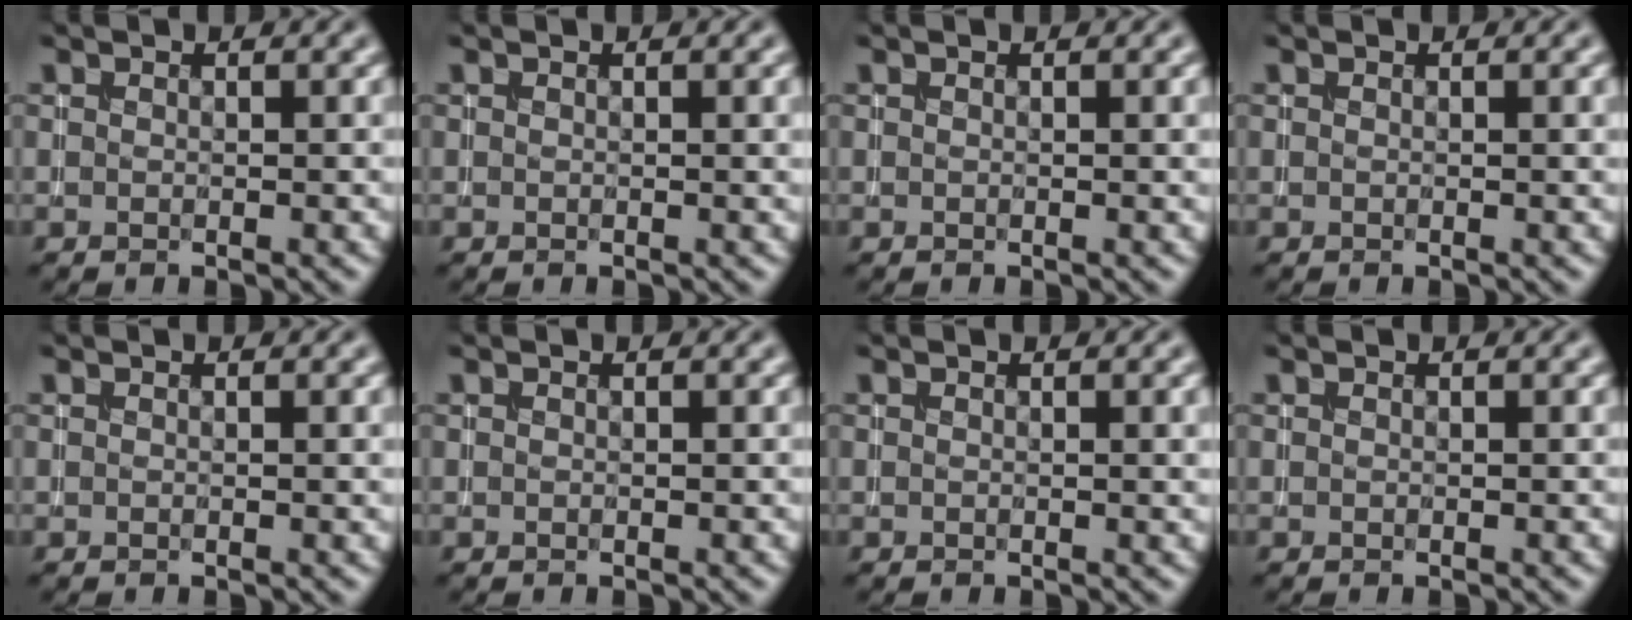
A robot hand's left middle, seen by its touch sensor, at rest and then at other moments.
{"total": 1.0, "force": [0.2, 0.3, 0.9], "torque": [-0.011, 0.000, 0.002]}
{"total": 0.9, "force": [0.2, 0.3, 0.9], "torque": [-0.010, 0.000, 0.001]}
{"total": 0.6, "force": [0.1, 0.1, 0.6], "torque": [-0.008, 0.000, 0.001]}
{"total": 0.6, "force": [0.1, 0.2, 0.6], "torque": [-0.006, 0.000, 0.000]}
{"total": 0.0}
{"total": 1.3, "force": [0.3, 0.4, 1.2], "torque": [-0.012, 0.001, 0.002]}
{"total": 0.0}